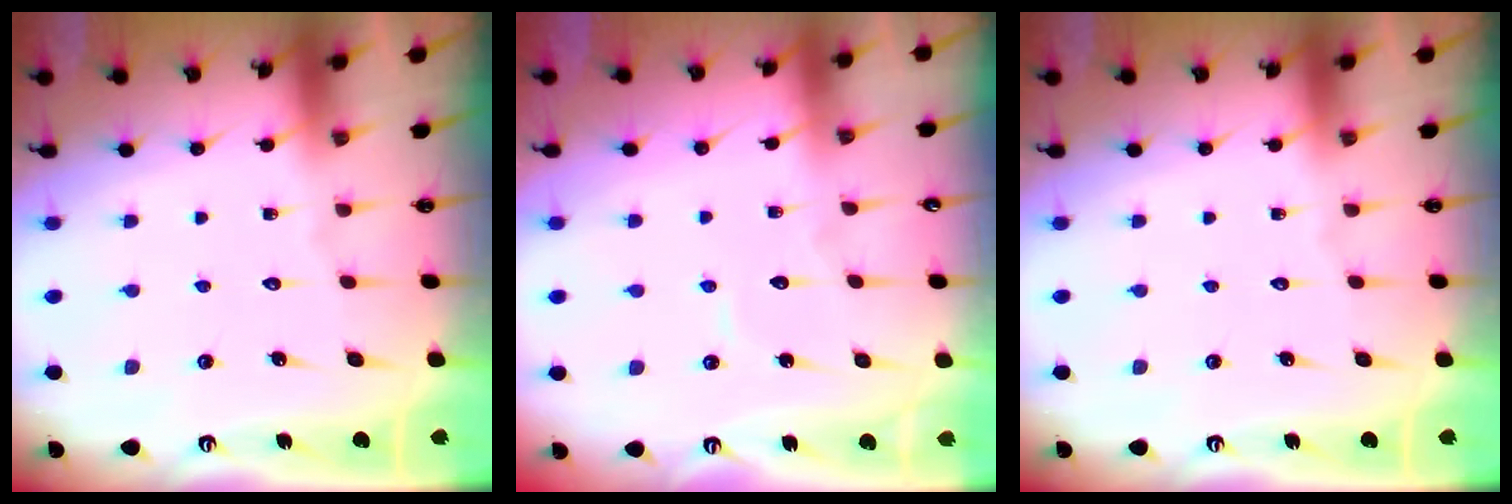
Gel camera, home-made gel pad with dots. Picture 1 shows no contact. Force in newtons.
{"total": 5.0, "press": 5.0, "slide": 0.1}
{"total": 0.0}